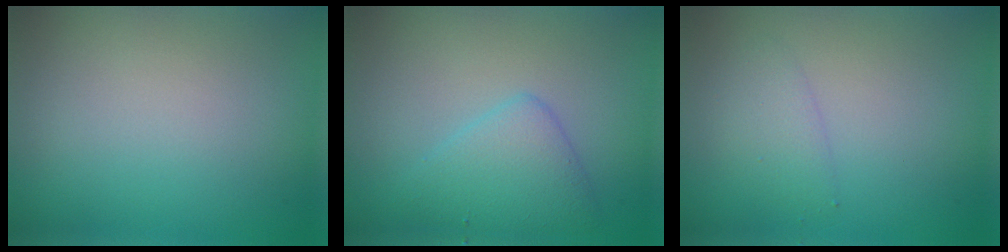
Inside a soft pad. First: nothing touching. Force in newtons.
{"total": 3.1, "press": 3.1, "slide": 0.3}
{"total": 1.5, "press": 1.5, "slide": 0.1}